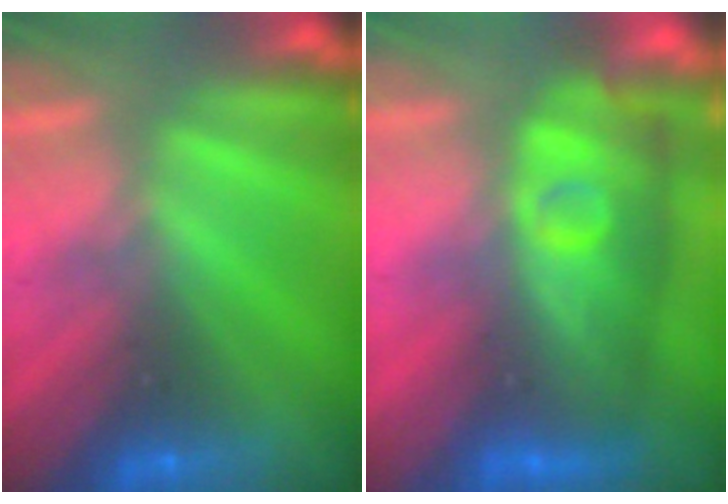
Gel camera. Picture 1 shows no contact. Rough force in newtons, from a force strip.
{"total": 4.5}